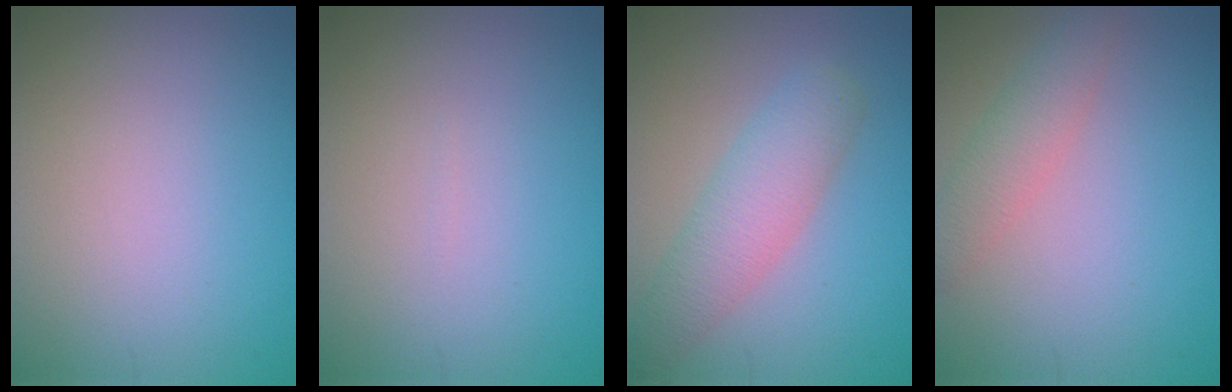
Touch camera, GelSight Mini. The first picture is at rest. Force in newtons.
{"total": 0.0}
{"total": 4.5, "press": 4.5, "slide": 0.2}
{"total": 2.7, "press": 2.7, "slide": 0.0}